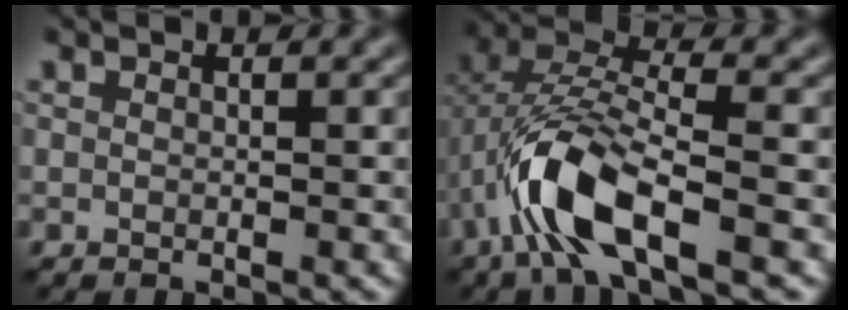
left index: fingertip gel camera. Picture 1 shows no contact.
{"total": 8.0, "force": [-3.6, 2.8, 6.5], "torque": [-0.147, 0.005, -0.077]}